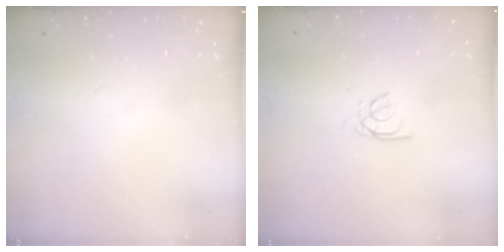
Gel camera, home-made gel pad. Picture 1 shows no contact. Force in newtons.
{"total": 3.0, "press": 3.0, "slide": 0.5}